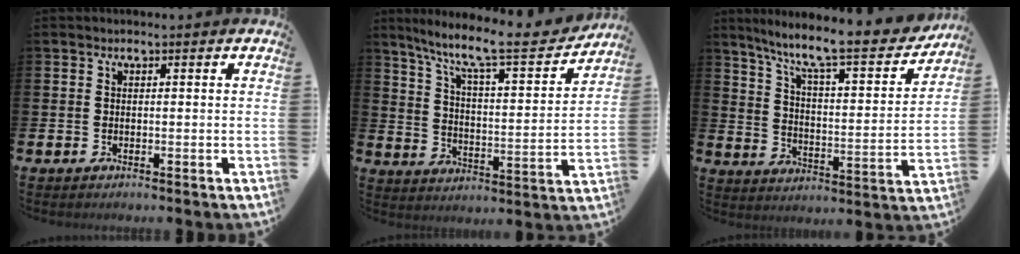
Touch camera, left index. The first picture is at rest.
{"total": 10.0, "force": [8.6, 1.3, 5.0], "torque": [-0.116, -0.063, 0.137]}
{"total": 10.0, "force": [8.5, 1.7, 5.0], "torque": [-0.117, -0.061, 0.134]}